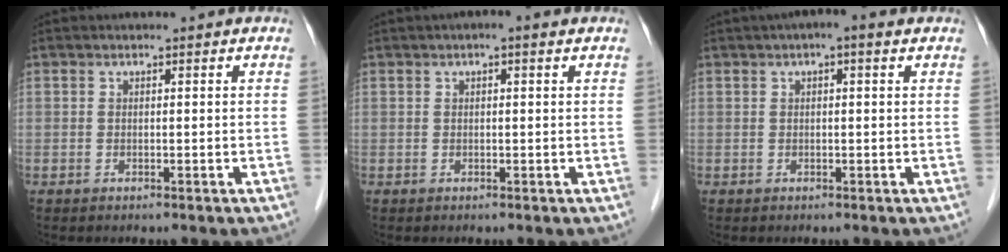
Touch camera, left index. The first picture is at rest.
{"total": 1.9, "force": [1.0, 0.4, 1.6], "torque": [-0.028, 0.012, 0.010]}
{"total": 3.2, "force": [1.7, 0.7, 2.6], "torque": [-0.045, 0.020, 0.020]}